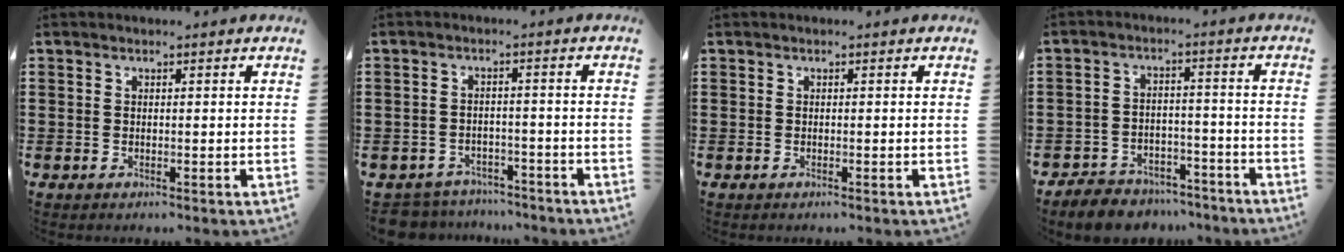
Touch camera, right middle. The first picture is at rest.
{"total": 3.9, "force": [-3.9, 0.4, -0.2], "torque": [-0.011, -0.003, -0.086]}
{"total": 0.0}
{"total": 6.0, "force": [-5.9, 1.1, 0.5], "torque": [-0.010, 0.014, -0.117]}